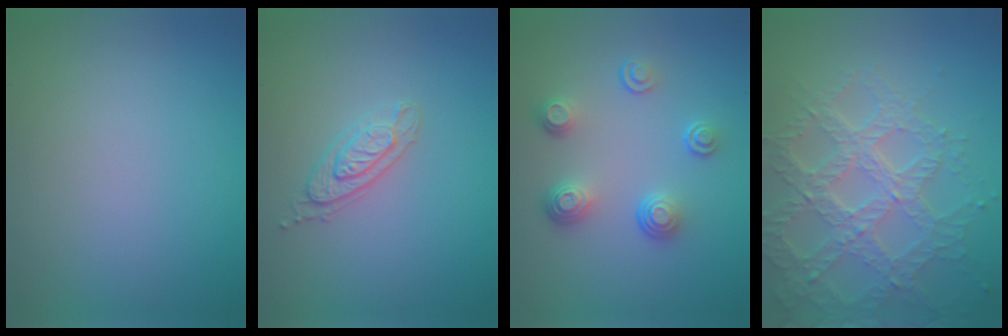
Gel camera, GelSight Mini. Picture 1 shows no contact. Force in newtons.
{"total": 2.3, "press": 2.2, "slide": 0.5}
{"total": 4.0, "press": 3.0, "slide": 2.6}
{"total": 7.5, "press": 5.3, "slide": 5.2}